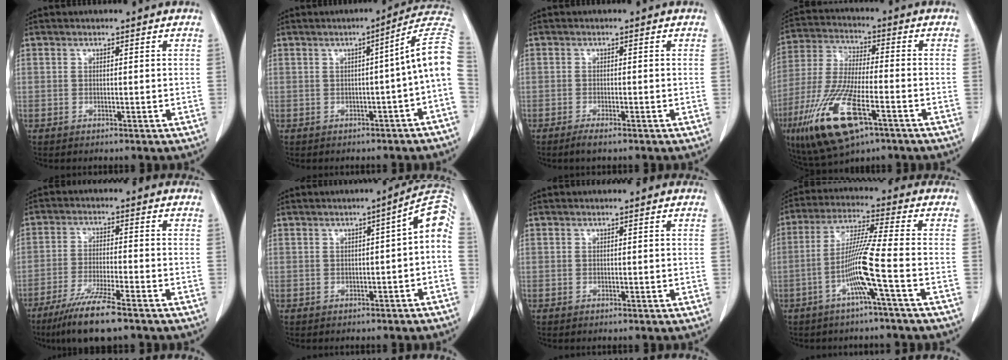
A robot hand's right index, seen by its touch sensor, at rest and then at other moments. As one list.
[{"total": 8.1, "force": [-1.2, -1.0, 8.0], "torque": [-0.088, 0.019, -0.024]}, {"total": 1.7, "force": [-1.3, -0.1, 1.2], "torque": [-0.023, -0.004, -0.025]}, {"total": 15.7, "force": [-7.5, 3.9, 13.3], "torque": [-0.286, -0.030, -0.134]}, {"total": 9.3, "force": [-6.8, 0.0, 6.3], "torque": [-0.114, -0.027, -0.118]}, {"total": 6.6, "force": [-1.0, 1.1, 6.4], "torque": [-0.075, 0.022, -0.018]}, {"total": 0.0}, {"total": 9.0, "force": [-3.2, -1.7, 8.2], "torque": [-0.161, 0.004, -0.063]}]